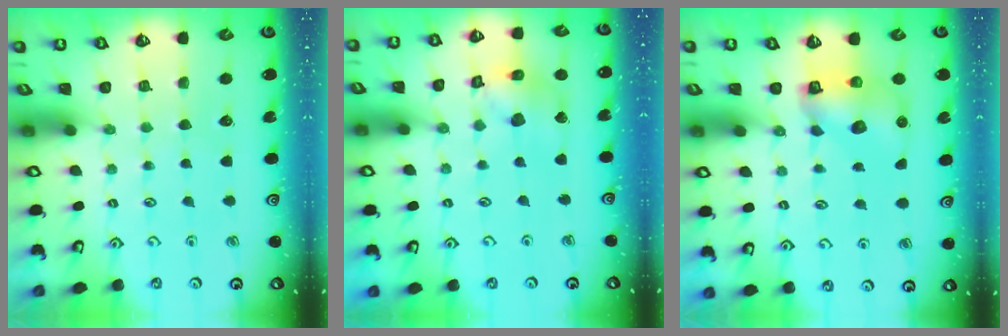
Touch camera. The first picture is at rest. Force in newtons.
{"total": 12.0, "press": 11.9, "slide": 1.6}
{"total": 7.9, "press": 7.9, "slide": 0.5}